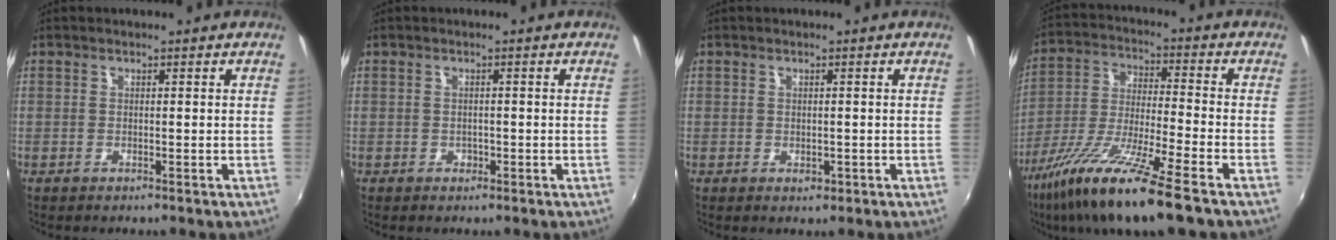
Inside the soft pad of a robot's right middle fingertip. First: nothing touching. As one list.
[{"total": 0.6, "force": [-0.3, 0.4, 0.0], "torque": [0.000, -0.002, -0.004]}, {"total": 1.1, "force": [-0.3, 0.9, 0.6], "torque": [-0.004, -0.004, -0.005]}, {"total": 16.6, "force": [-11.2, 1.2, 12.3], "torque": [-0.250, -0.038, -0.205]}]